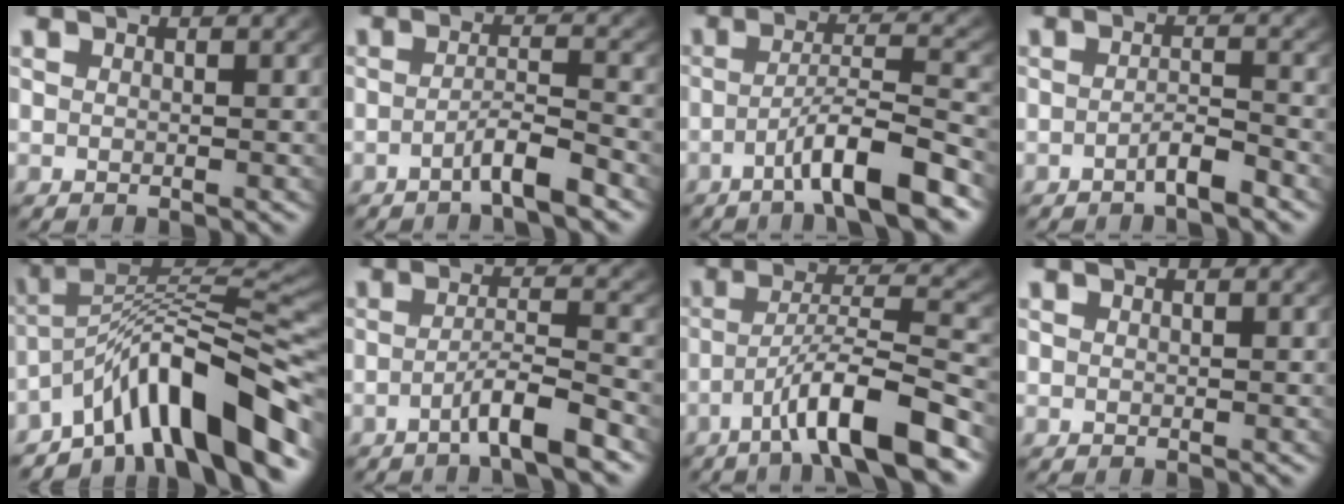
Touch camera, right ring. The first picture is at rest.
{"total": 3.0, "force": [-2.2, 0.1, 1.9], "torque": [-0.033, -0.006, -0.038]}
{"total": 5.6, "force": [-3.5, 0.7, 4.4], "torque": [-0.069, 0.000, -0.055]}
{"total": 2.0, "force": [-1.6, 0.0, 1.2], "torque": [-0.016, -0.006, -0.030]}
{"total": 11.9, "force": [-4.0, 6.2, 9.3], "torque": [-0.141, -0.010, -0.055]}
{"total": 3.9, "force": [-2.7, 0.3, 2.8], "torque": [-0.046, -0.003, -0.044]}
{"total": 7.0, "force": [-3.8, 1.3, 5.7], "torque": [-0.094, -0.003, -0.058]}
{"total": 0.0}